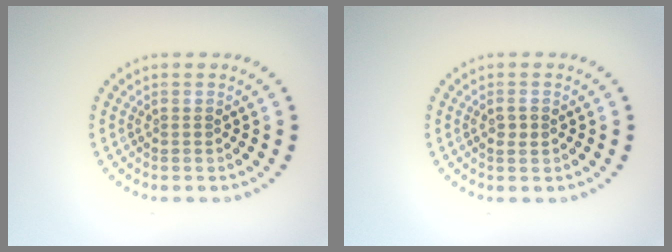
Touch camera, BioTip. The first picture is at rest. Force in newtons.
{"total": 1.1, "press": 1.1, "slide": 0.3}